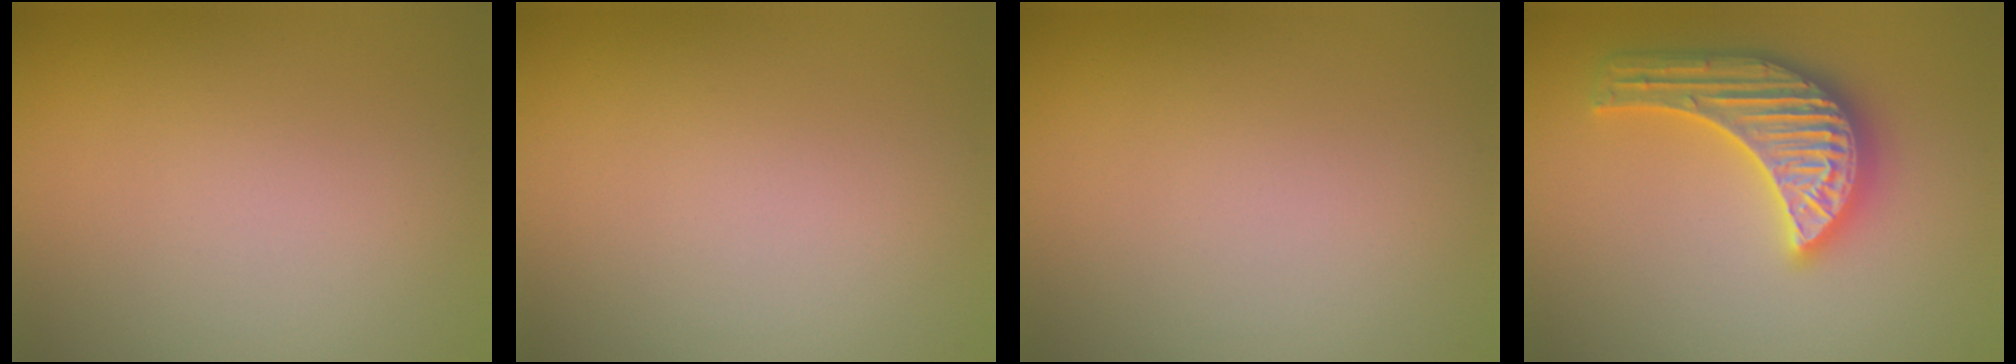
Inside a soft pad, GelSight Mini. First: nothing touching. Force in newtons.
{"total": 0.0}
{"total": 0.0}
{"total": 5.6, "press": 5.5, "slide": 0.5}